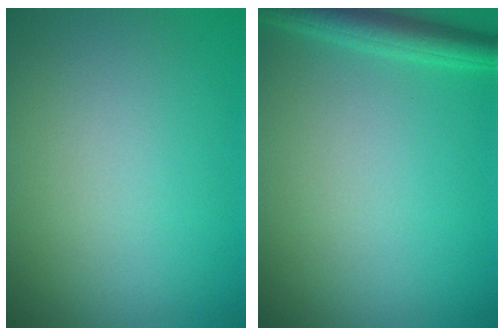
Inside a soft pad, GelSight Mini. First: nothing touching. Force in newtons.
{"total": 3.0, "press": 3.0, "slide": 0.2}